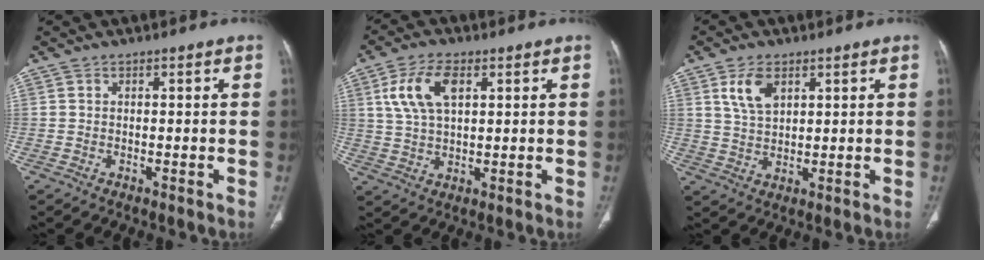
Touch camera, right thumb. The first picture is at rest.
{"total": 9.3, "force": [3.3, 4.8, 7.2], "torque": [-0.145, 0.001, 0.067]}
{"total": 6.1, "force": [2.9, 3.4, 4.2], "torque": [-0.072, -0.012, 0.062]}